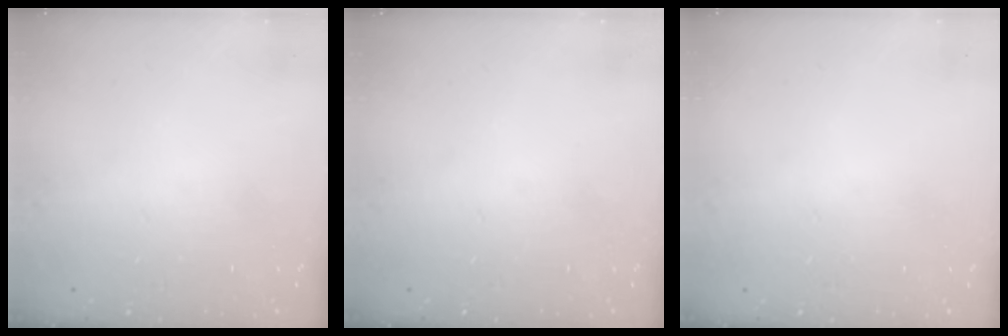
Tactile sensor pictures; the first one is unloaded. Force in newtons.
{"total": 0.0}
{"total": 0.8, "press": 0.8, "slide": 0.1}